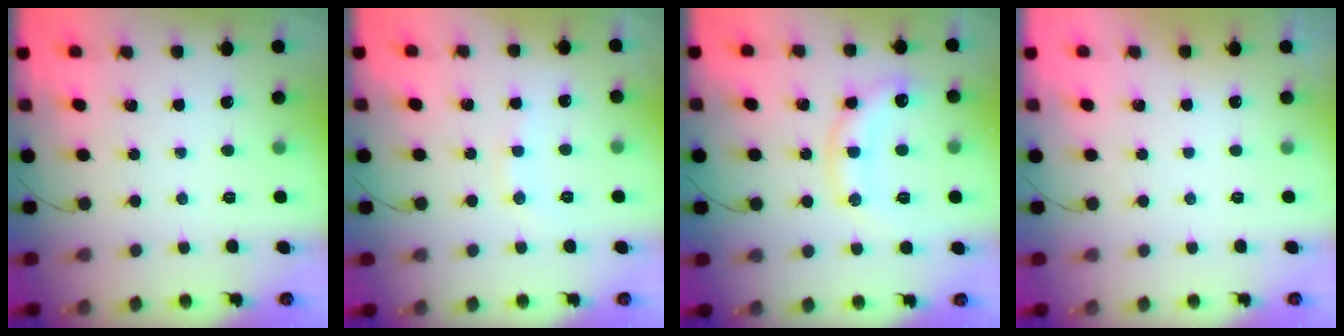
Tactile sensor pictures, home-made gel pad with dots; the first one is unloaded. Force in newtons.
{"total": 6.7, "press": 6.6, "slide": 1.3}
{"total": 11.9, "press": 11.9, "slide": 1.0}
{"total": 3.0, "press": 3.0, "slide": 0.1}